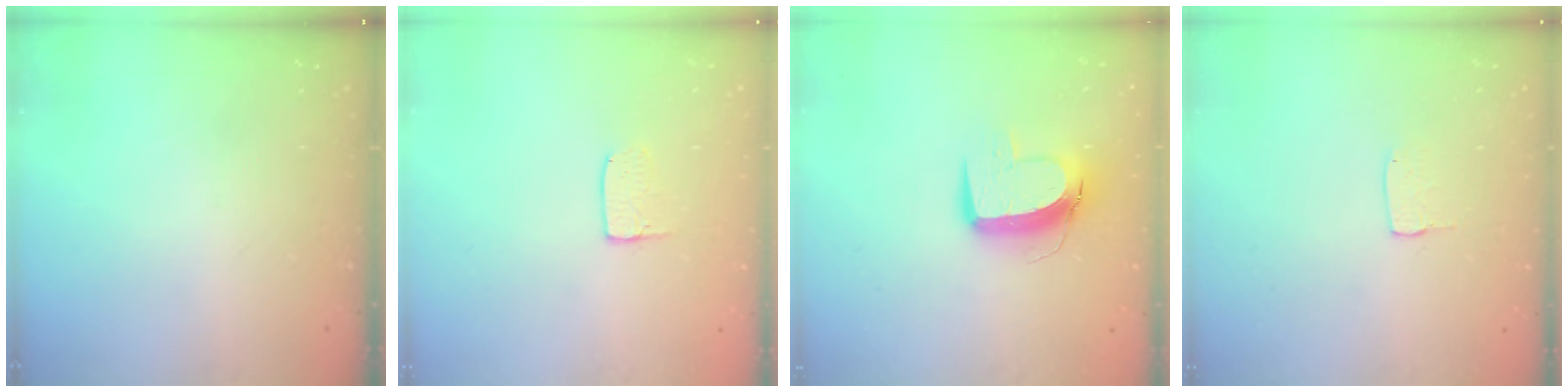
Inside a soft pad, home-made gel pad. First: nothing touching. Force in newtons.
{"total": 3.6, "press": 3.5, "slide": 0.2}
{"total": 11.2, "press": 11.1, "slide": 1.2}
{"total": 3.3, "press": 3.3, "slide": 0.1}